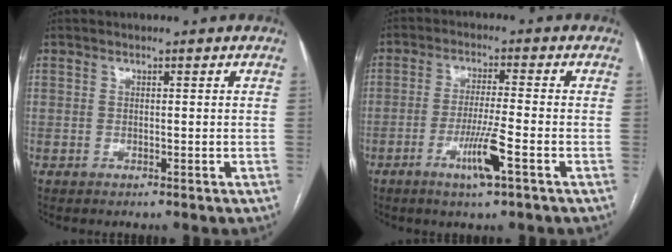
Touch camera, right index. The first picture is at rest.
{"total": 6.6, "force": [-3.0, -0.2, 5.8], "torque": [-0.110, -0.012, -0.056]}